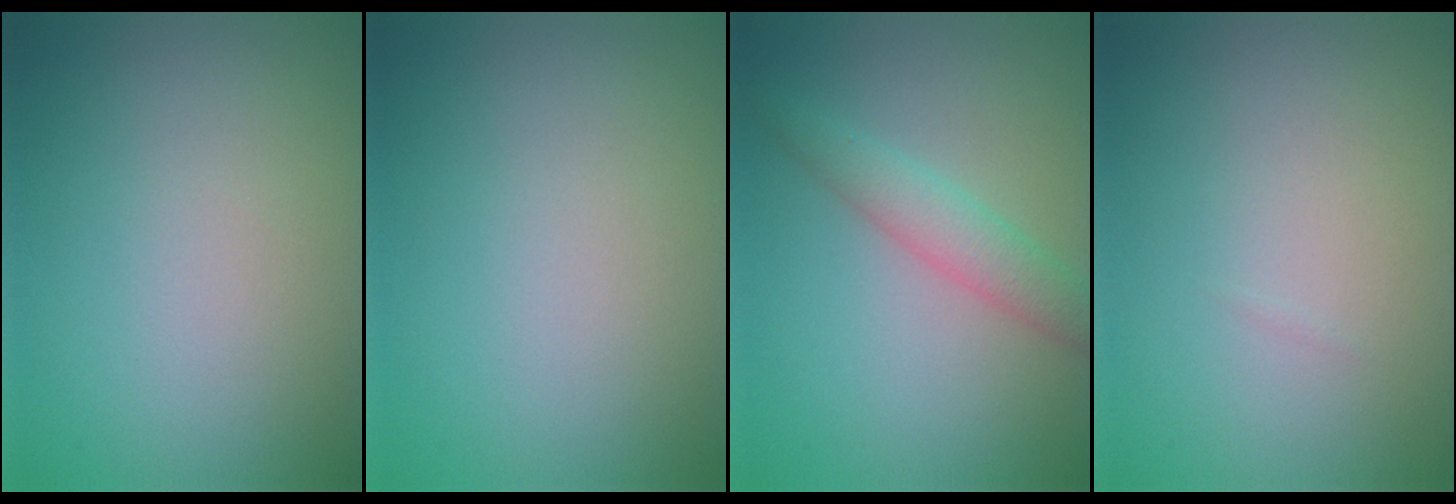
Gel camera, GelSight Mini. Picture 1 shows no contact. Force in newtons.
{"total": 0.0}
{"total": 2.9, "press": 2.9, "slide": 0.1}
{"total": 0.0}